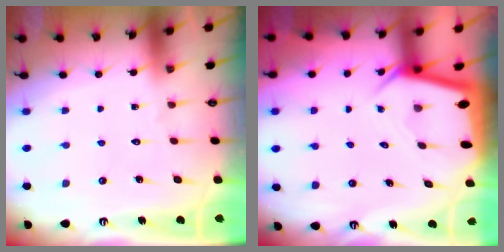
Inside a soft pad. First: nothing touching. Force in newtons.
{"total": 3.3, "press": 3.3, "slide": 0.3}